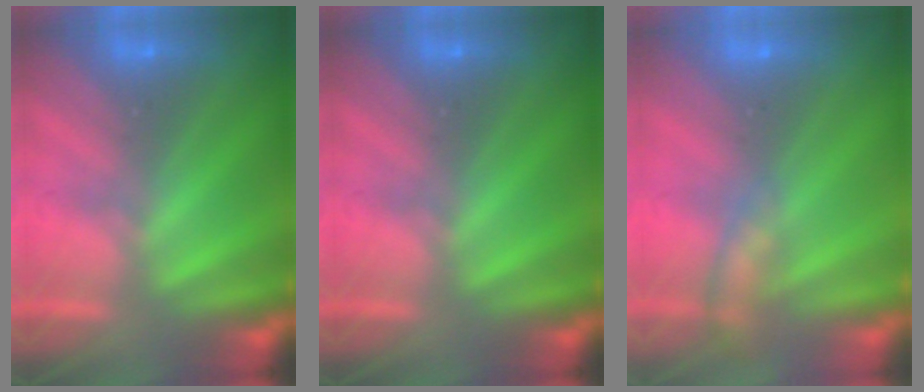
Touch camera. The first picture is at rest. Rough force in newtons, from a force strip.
{"total": 0.0}
{"total": 2.3}